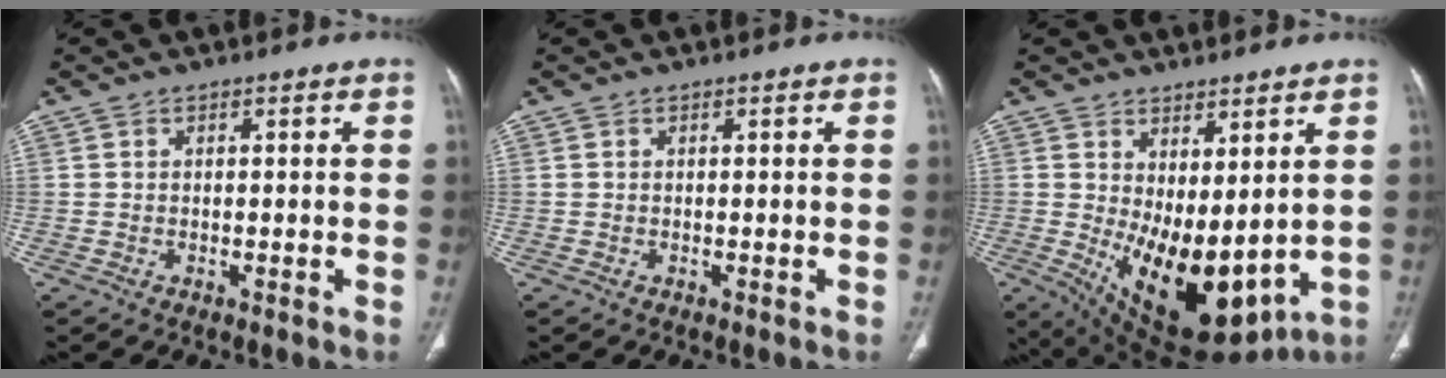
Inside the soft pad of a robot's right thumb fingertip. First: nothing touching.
{"total": 0.0}
{"total": 16.5, "force": [0.2, 8.0, 14.4], "torque": [-0.218, -0.035, 0.037]}